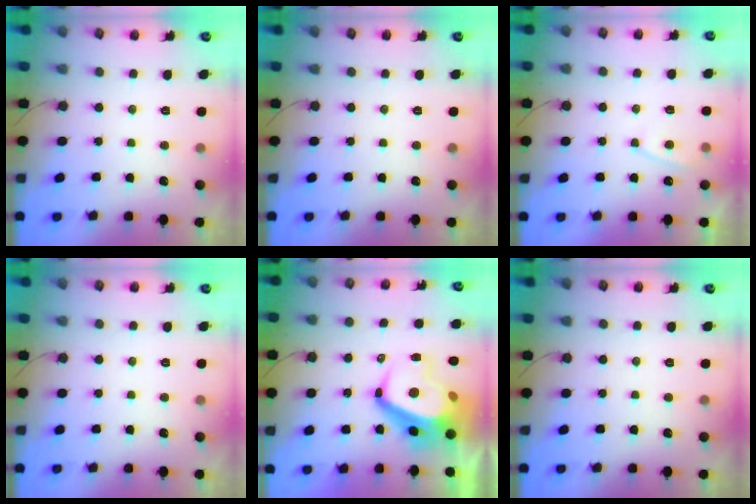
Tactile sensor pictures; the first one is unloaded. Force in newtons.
{"total": 0.0}
{"total": 3.9, "press": 3.9, "slide": 0.5}
{"total": 0.0}
{"total": 12.1, "press": 12.0, "slide": 1.6}
{"total": 0.0}